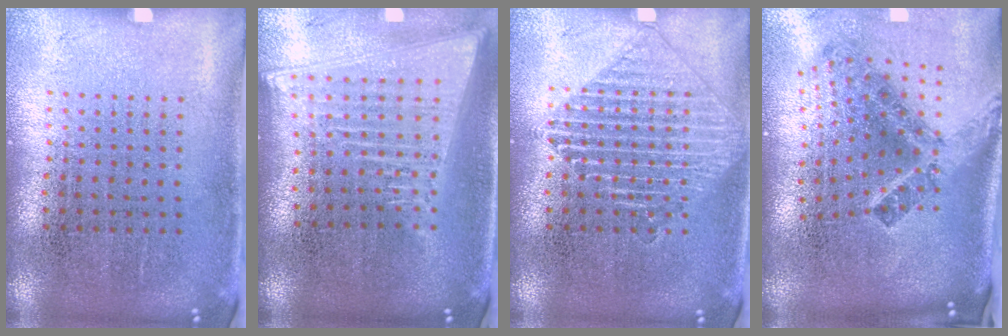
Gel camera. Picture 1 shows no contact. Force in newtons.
{"total": 2.1, "press": 1.8, "slide": 1.1}
{"total": 2.3, "press": 2.3, "slide": 0.3}
{"total": 2.7, "press": 1.6, "slide": 2.1}